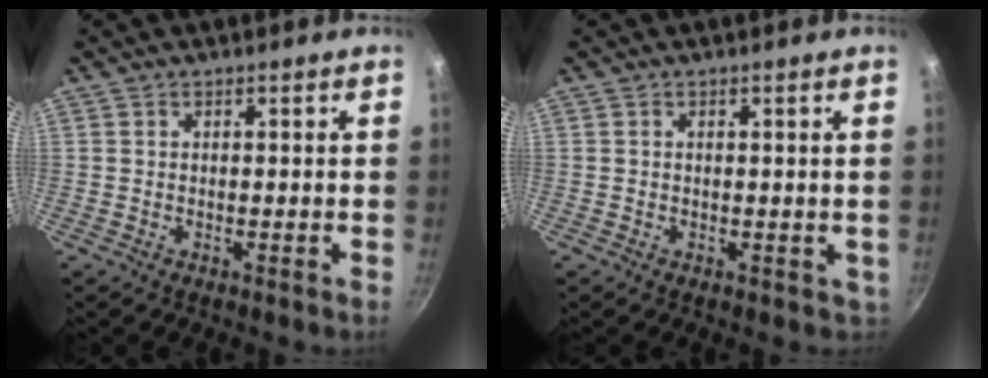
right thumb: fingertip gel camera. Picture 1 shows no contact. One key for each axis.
{"total": 1.3, "fx": 0.2, "fy": 1.2, "fz": 0.5, "tx": 0.002, "ty": -0.001, "tz": 0.003}